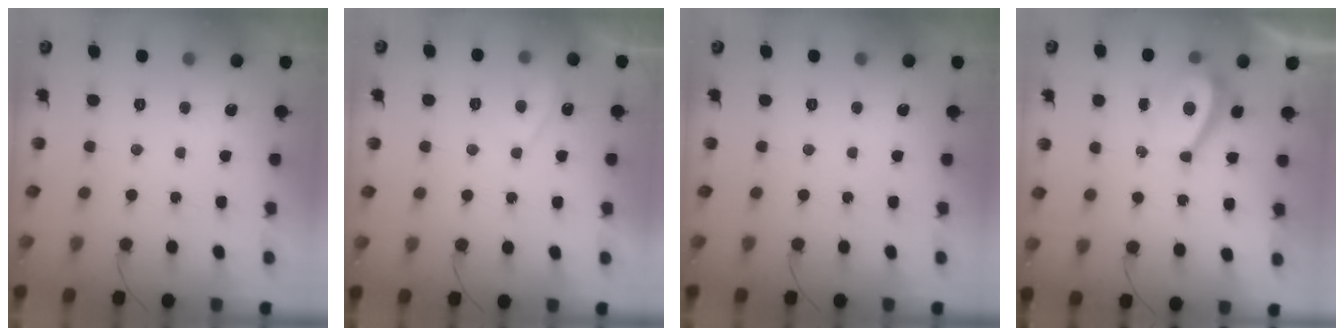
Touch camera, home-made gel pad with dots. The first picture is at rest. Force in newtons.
{"total": 3.4, "press": 3.3, "slide": 0.7}
{"total": 0.0}
{"total": 4.9, "press": 4.9, "slide": 0.3}